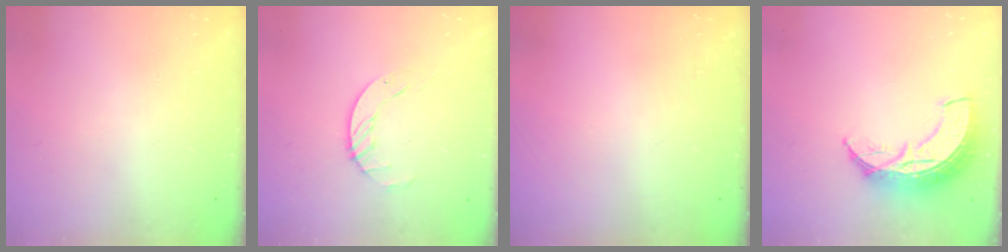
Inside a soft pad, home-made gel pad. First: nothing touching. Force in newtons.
{"total": 3.5, "press": 3.5, "slide": 0.4}
{"total": 0.0}
{"total": 11.2, "press": 11.1, "slide": 0.9}